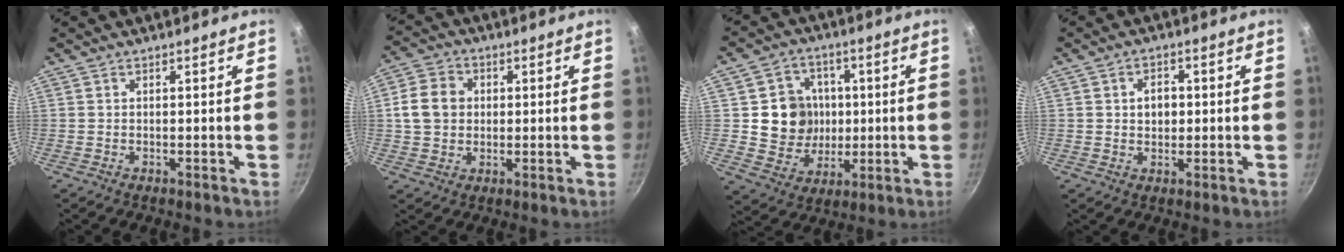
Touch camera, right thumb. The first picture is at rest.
{"total": 8.5, "force": [1.0, 7.1, 4.5], "torque": [-0.059, 0.008, 0.008]}
{"total": 12.0, "force": [0.8, 11.1, 4.7], "torque": [-0.039, 0.000, 0.019]}
{"total": 4.2, "force": [0.4, 3.2, 2.6], "torque": [-0.025, 0.004, 0.006]}